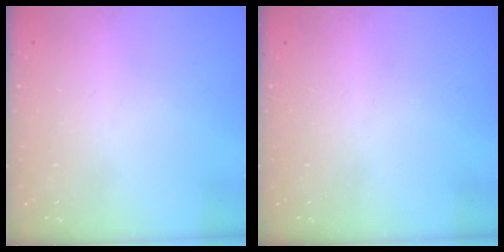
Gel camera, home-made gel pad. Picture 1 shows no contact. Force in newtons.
{"total": 0.0}